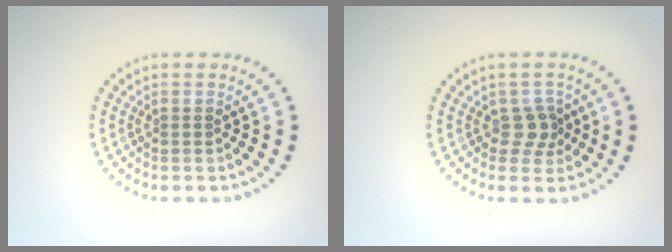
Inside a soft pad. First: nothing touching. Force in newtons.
{"total": 2.0, "press": 1.7, "slide": 1.1}